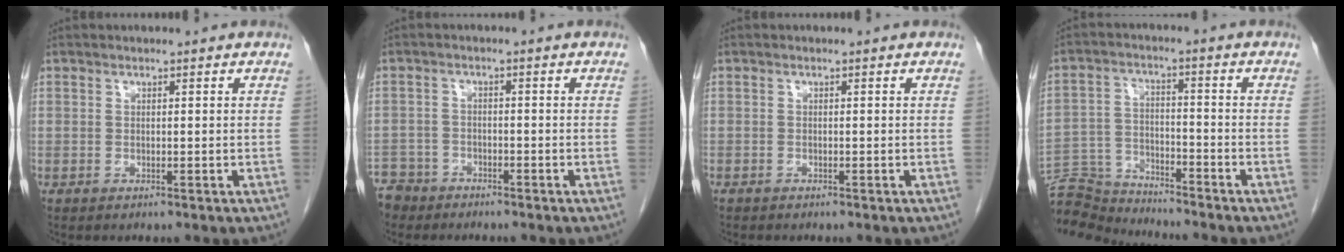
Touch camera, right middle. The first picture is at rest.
{"total": 5.2, "force": [-4.4, 2.8, -0.6], "torque": [0.009, -0.001, -0.087]}
{"total": 0.6, "force": [-0.6, 0.2, 0.2], "torque": [-0.007, 0.000, -0.011]}
{"total": 10.4, "force": [-10.3, 0.6, 0.9], "torque": [-0.019, 0.003, -0.190]}